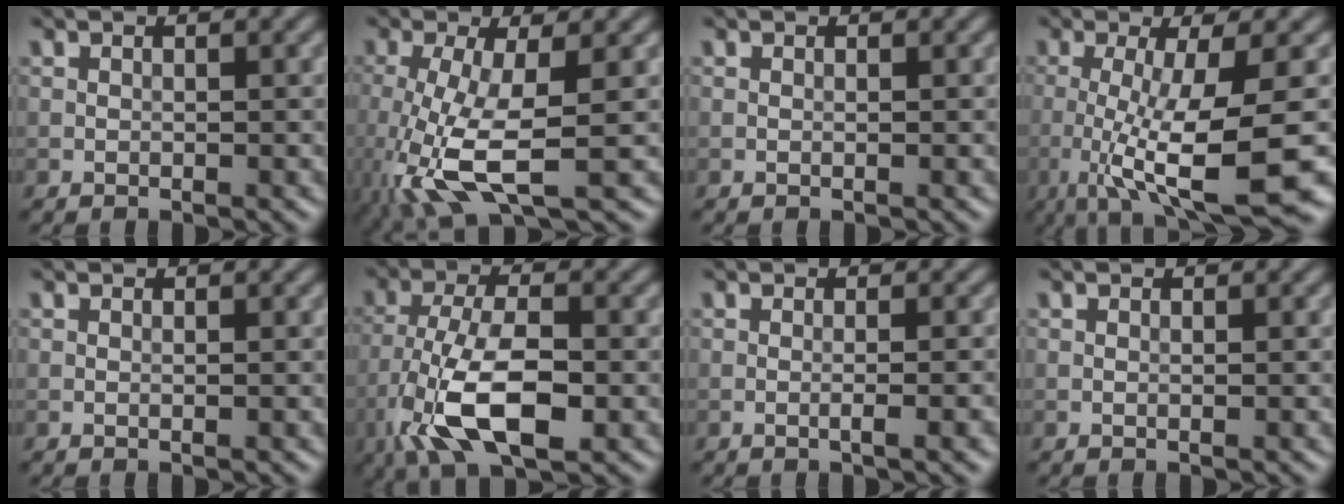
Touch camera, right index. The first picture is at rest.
{"total": 7.4, "force": [-2.1, 2.3, 6.7], "torque": [-0.163, -0.014, -0.043]}
{"total": 0.0}
{"total": 10.5, "force": [-2.5, 2.4, 9.9], "torque": [-0.160, -0.025, -0.038]}
{"total": 0.0}
{"total": 9.6, "force": [-3.7, 3.9, 8.0], "torque": [-0.167, -0.001, -0.072]}
{"total": 2.3, "force": [-0.5, 0.6, 2.2], "torque": [-0.023, 0.005, -0.012]}
{"total": 0.0}